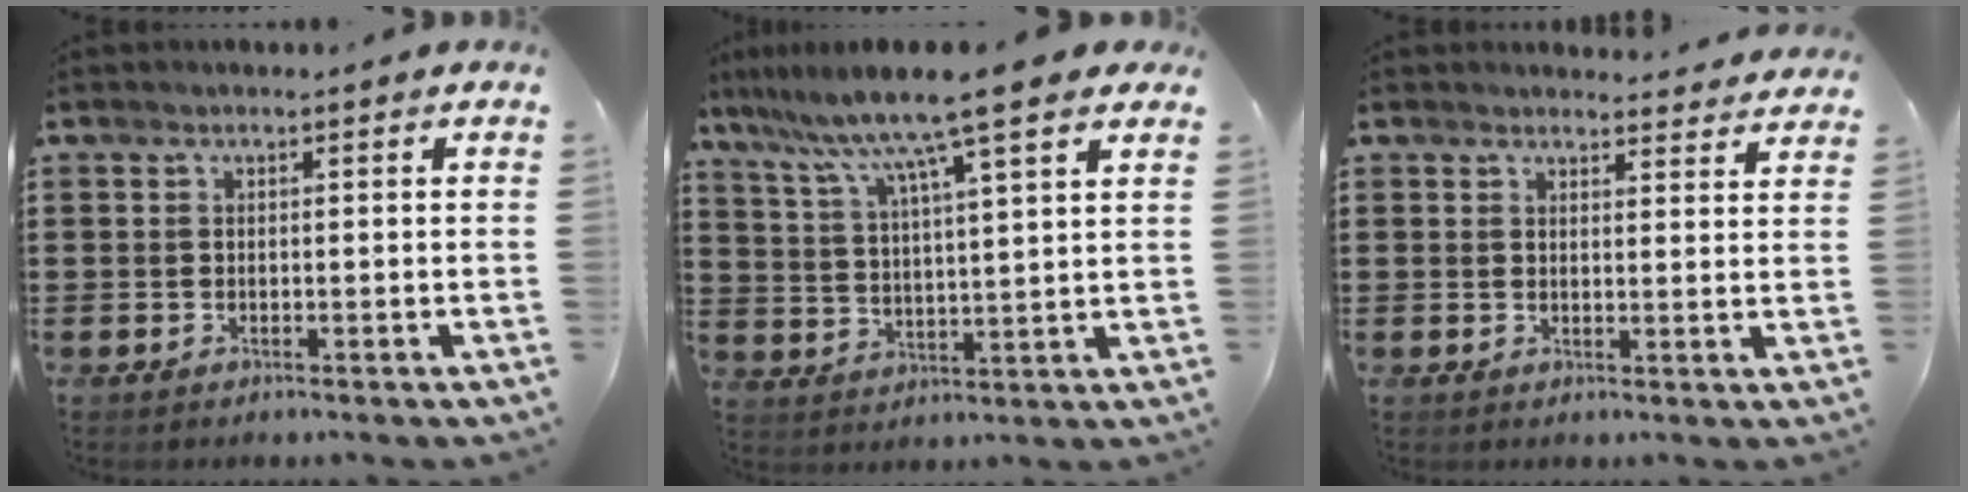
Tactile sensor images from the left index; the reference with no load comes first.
{"total": 9.6, "force": [7.7, -0.1, 5.7], "torque": [-0.138, -0.041, 0.124]}
{"total": 2.7, "force": [2.7, 0.3, 0.2], "torque": [-0.004, -0.011, 0.048]}